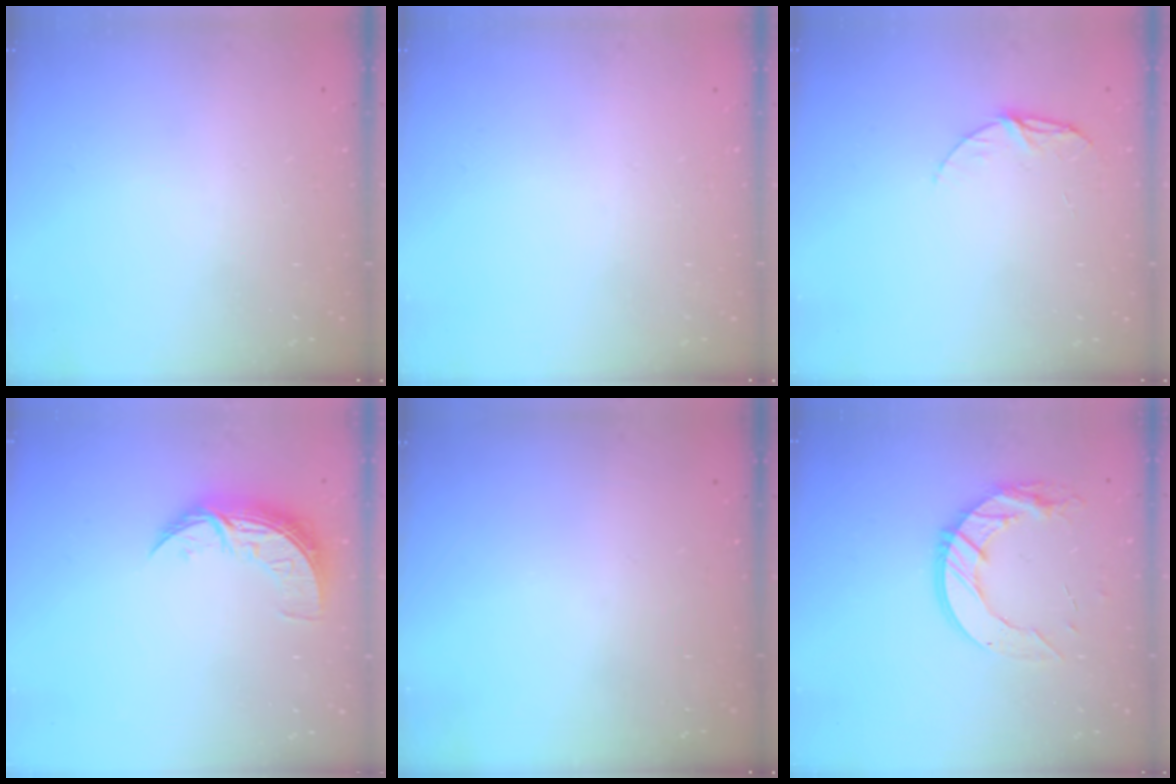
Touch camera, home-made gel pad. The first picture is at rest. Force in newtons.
{"total": 0.0}
{"total": 7.6, "press": 7.6, "slide": 0.6}
{"total": 9.0, "press": 9.0, "slide": 0.5}
{"total": 0.0}
{"total": 12.9, "press": 12.9, "slide": 0.8}